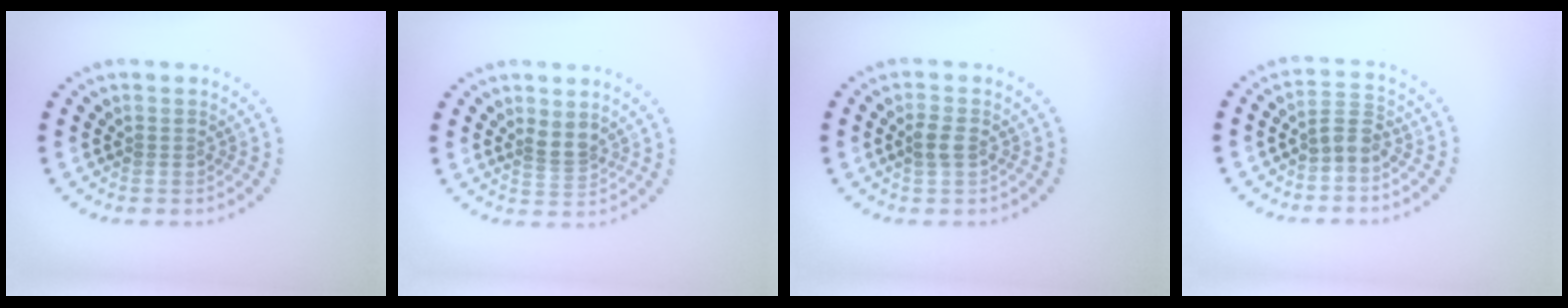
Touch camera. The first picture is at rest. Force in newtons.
{"total": 1.8, "press": 1.3, "slide": 1.2}
{"total": 1.6, "press": 1.6, "slide": 0.2}
{"total": 2.0, "press": 1.7, "slide": 1.1}